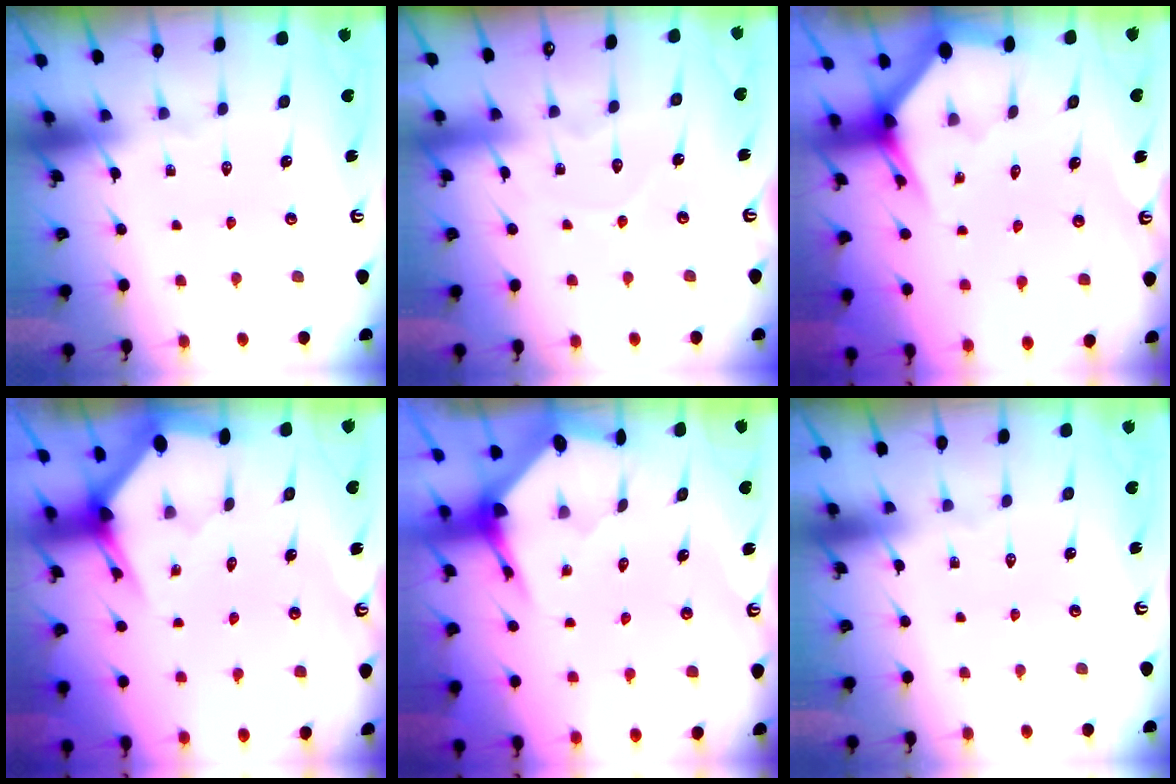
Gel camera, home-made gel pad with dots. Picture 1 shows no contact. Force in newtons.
{"total": 5.5, "press": 5.5, "slide": 0.3}
{"total": 2.8, "press": 2.8, "slide": 0.2}
{"total": 2.8, "press": 2.8, "slide": 0.1}
{"total": 3.6, "press": 3.5, "slide": 0.6}
{"total": 0.0}